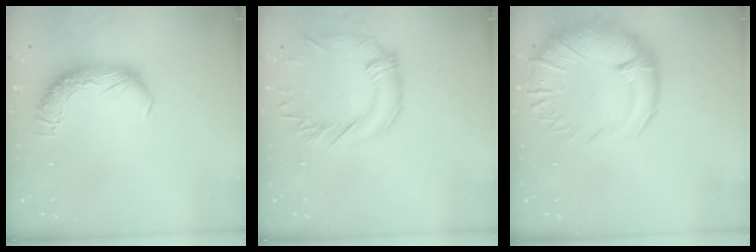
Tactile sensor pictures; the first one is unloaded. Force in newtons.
{"total": 1.1, "press": 0.2, "slide": 1.1}
{"total": 12.2, "press": 10.8, "slide": 5.6}